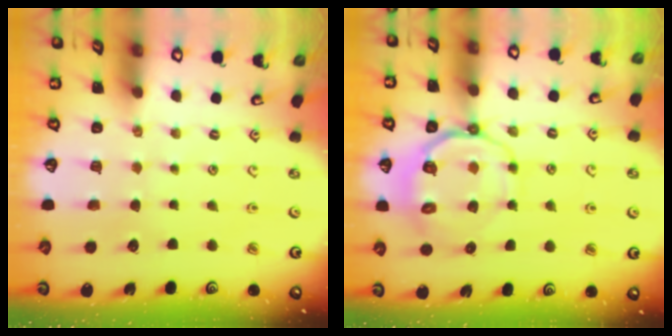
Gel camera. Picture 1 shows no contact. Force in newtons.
{"total": 9.0, "press": 8.8, "slide": 2.1}